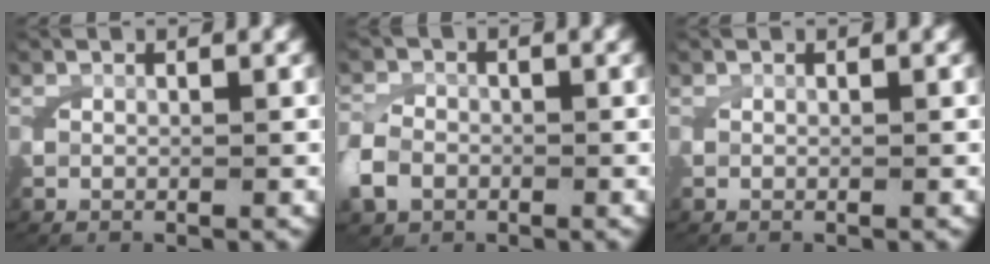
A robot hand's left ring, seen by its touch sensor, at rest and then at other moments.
{"total": 3.0, "force": [-1.1, 2.6, 1.2], "torque": [-0.043, -0.006, -0.017]}
{"total": 0.0}